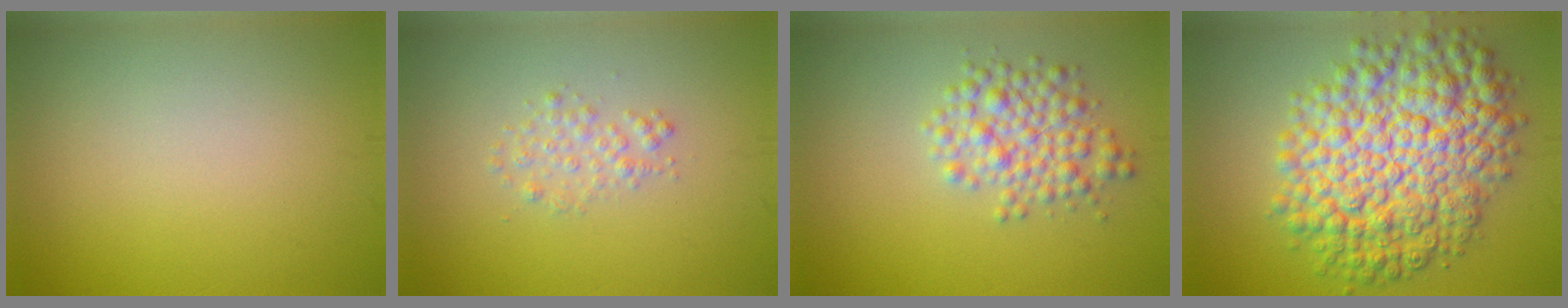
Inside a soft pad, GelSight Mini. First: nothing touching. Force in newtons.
{"total": 1.5, "press": 1.5, "slide": 0.0}
{"total": 3.9, "press": 3.9, "slide": 0.2}
{"total": 11.7, "press": 11.7, "slide": 0.2}